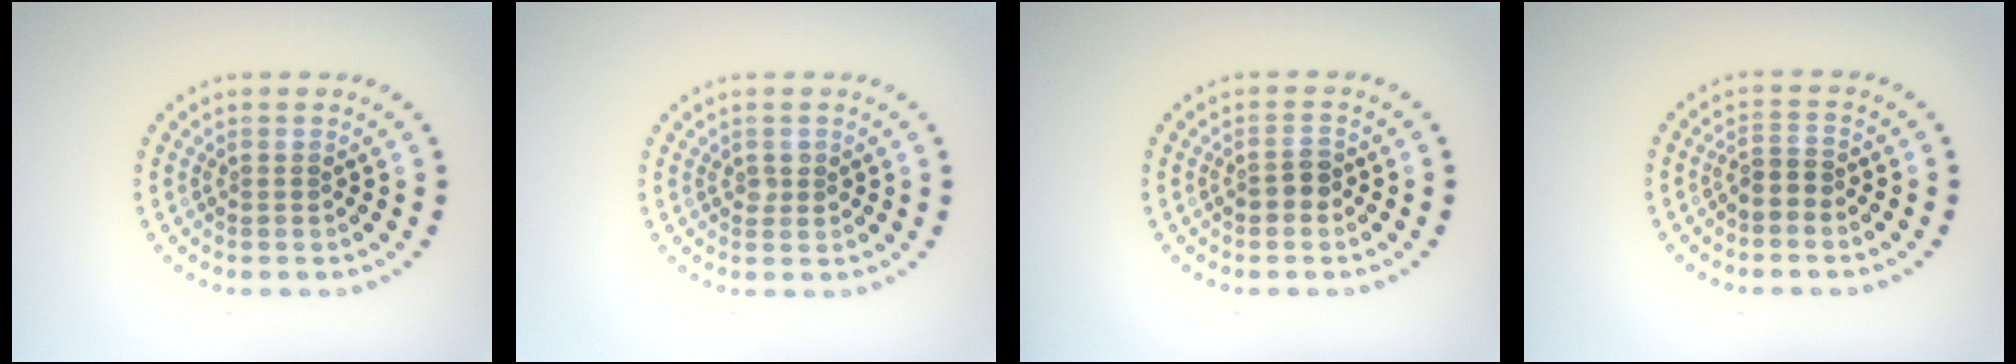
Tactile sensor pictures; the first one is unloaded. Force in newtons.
{"total": 1.0, "press": 1.0, "slide": 0.2}
{"total": 1.5, "press": 1.4, "slide": 0.5}
{"total": 1.3, "press": 1.0, "slide": 0.9}